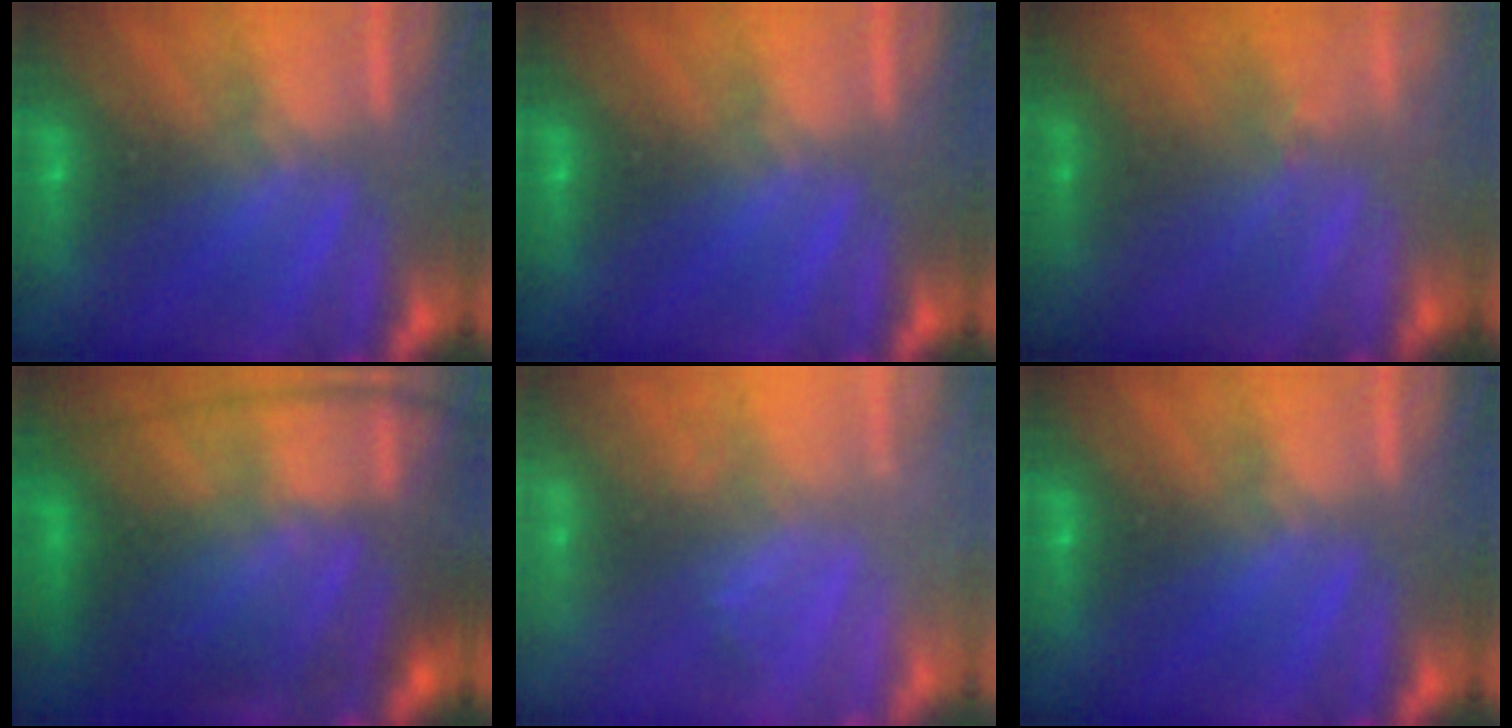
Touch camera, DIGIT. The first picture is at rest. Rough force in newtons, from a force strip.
{"total": 0.0}
{"total": 2.3}
{"total": 10.2}
{"total": 2.1}
{"total": 0.0}